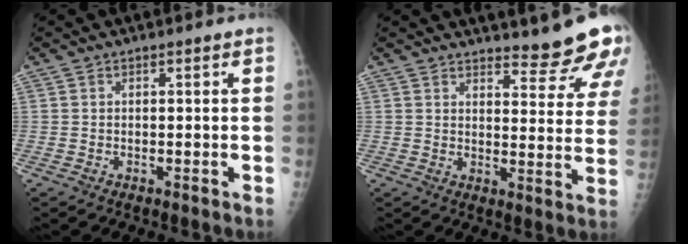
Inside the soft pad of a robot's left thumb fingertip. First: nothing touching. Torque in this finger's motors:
{"motor_torque": [0.22, 0.32, 0.18, -0.34, 0.13]}